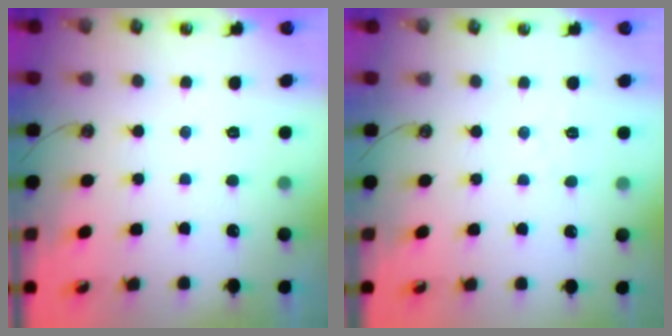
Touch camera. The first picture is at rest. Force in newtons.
{"total": 2.5, "press": 2.5, "slide": 0.4}